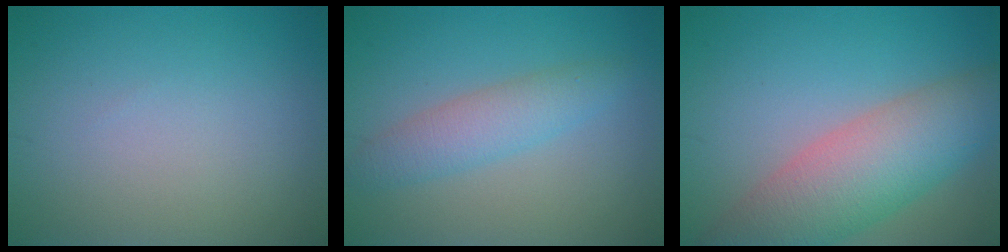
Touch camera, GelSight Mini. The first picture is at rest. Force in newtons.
{"total": 3.3, "press": 3.3, "slide": 0.1}
{"total": 8.2, "press": 8.2, "slide": 0.2}